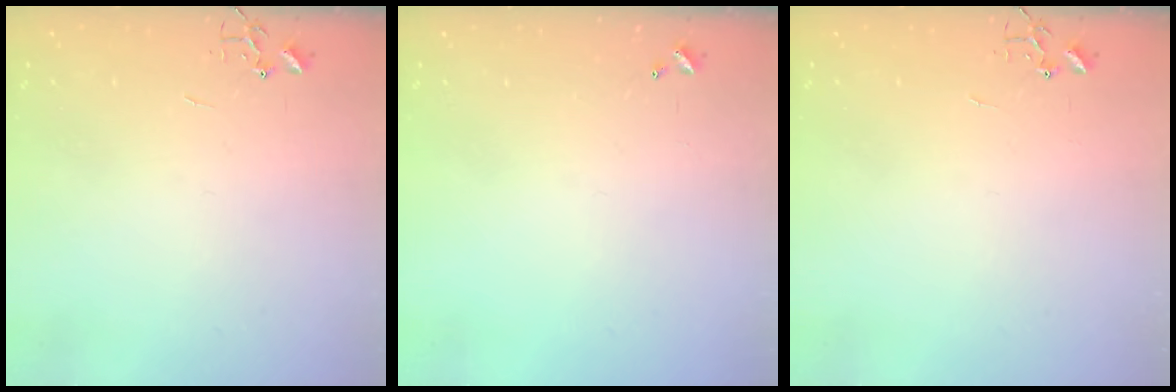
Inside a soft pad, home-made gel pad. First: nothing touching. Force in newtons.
{"total": 0.0}
{"total": 0.0}